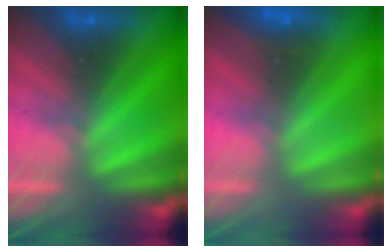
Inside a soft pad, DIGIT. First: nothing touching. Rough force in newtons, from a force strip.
{"total": 2.3}